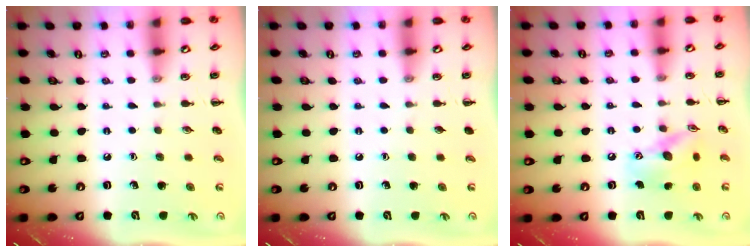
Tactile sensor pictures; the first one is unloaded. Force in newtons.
{"total": 0.0}
{"total": 13.2, "press": 13.0, "slide": 2.0}